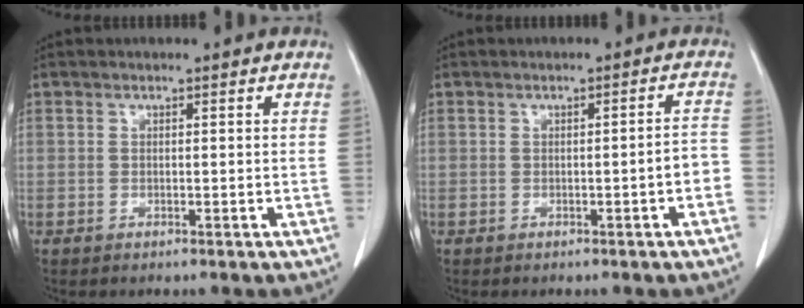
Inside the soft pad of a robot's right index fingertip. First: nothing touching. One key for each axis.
{"total": 2.6, "fx": -1.1, "fy": 0.1, "fz": 2.4, "tx": -0.023, "ty": 0.007, "tz": -0.017}